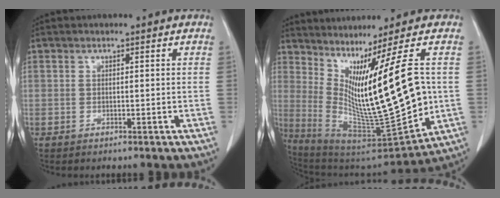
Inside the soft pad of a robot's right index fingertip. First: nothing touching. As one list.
[{"total": 16.9, "force": [2.6, 0.6, 16.7], "torque": [-0.286, -0.027, 0.061]}]